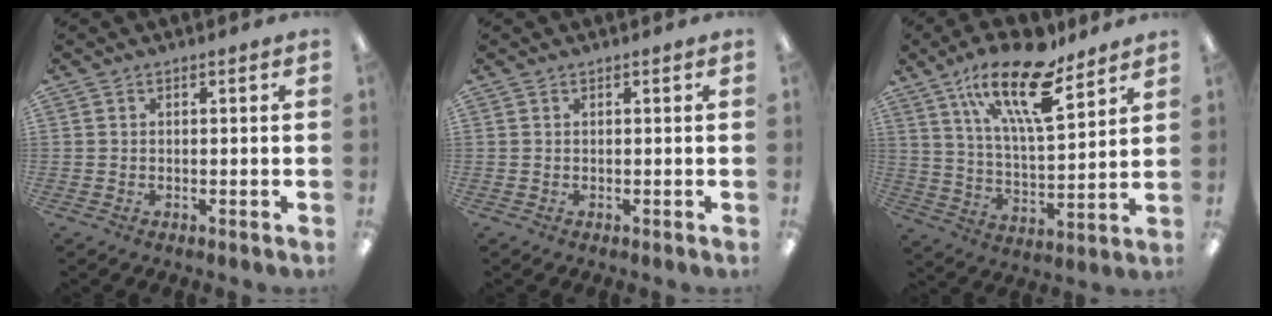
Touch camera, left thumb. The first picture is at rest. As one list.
[{"total": 0.0}, {"total": 20.2, "force": [13.0, 7.2, 13.6], "torque": [-0.226, -0.071, 0.219]}]